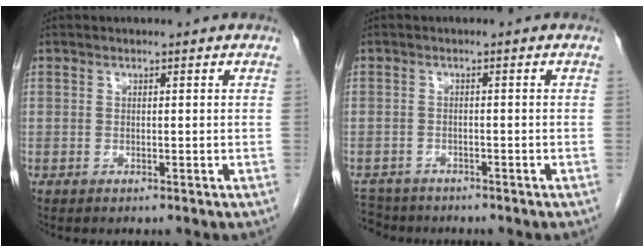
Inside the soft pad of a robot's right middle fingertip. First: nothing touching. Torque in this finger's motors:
{"motor_torque": [0.71, -0.83, 0.58, 0.10]}